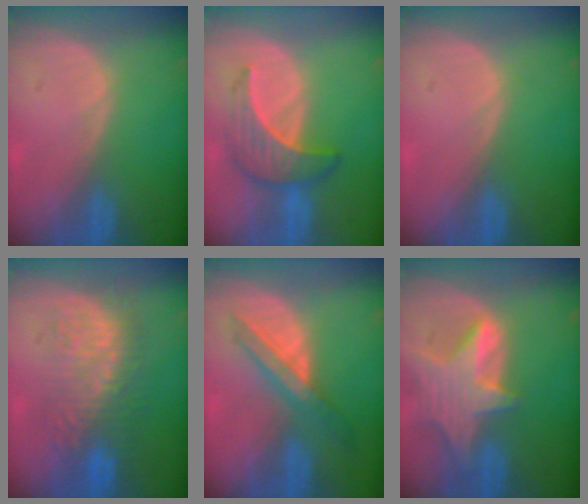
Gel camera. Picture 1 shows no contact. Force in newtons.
{"total": 6.5, "press": 6.4, "slide": 1.2}
{"total": 0.0}
{"total": 8.9, "press": 8.7, "slide": 1.4}
{"total": 5.9, "press": 5.7, "slide": 1.5}
{"total": 8.5, "press": 7.6, "slide": 3.9}